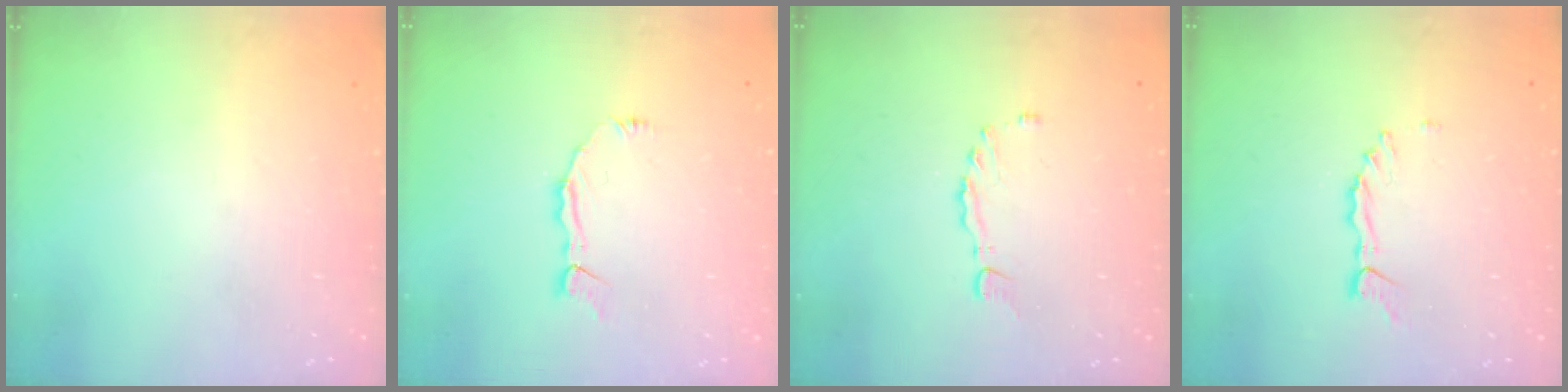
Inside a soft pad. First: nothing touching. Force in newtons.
{"total": 3.5, "press": 3.4, "slide": 0.3}
{"total": 1.3, "press": 1.3, "slide": 0.3}
{"total": 0.9, "press": 0.9, "slide": 0.1}